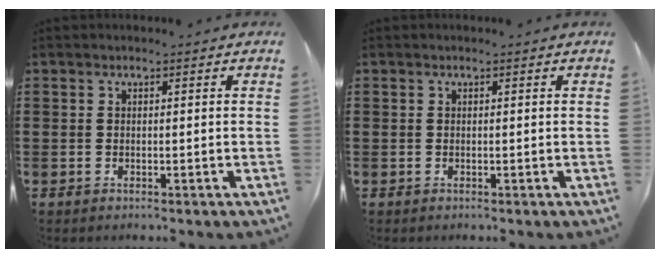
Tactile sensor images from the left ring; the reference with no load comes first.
{"total": 0.0}